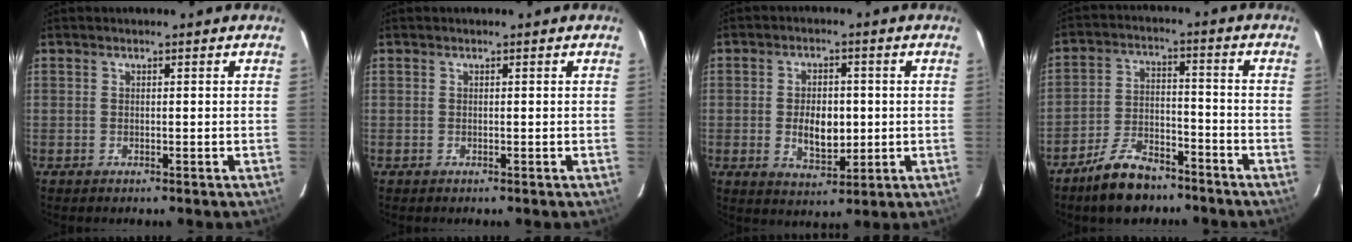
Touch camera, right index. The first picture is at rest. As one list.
[{"total": 0.0}, {"total": 7.4, "force": [-0.5, 4.3, 6.0], "torque": [-0.110, -0.001, -0.002]}, {"total": 10.9, "force": [-8.3, 4.8, 5.1], "torque": [-0.109, 0.015, -0.138]}]